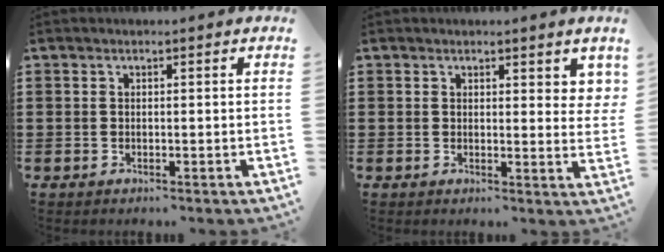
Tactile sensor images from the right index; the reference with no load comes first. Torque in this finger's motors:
{"motor_torque": [-0.18, 0.20, 0.15, 0.00]}